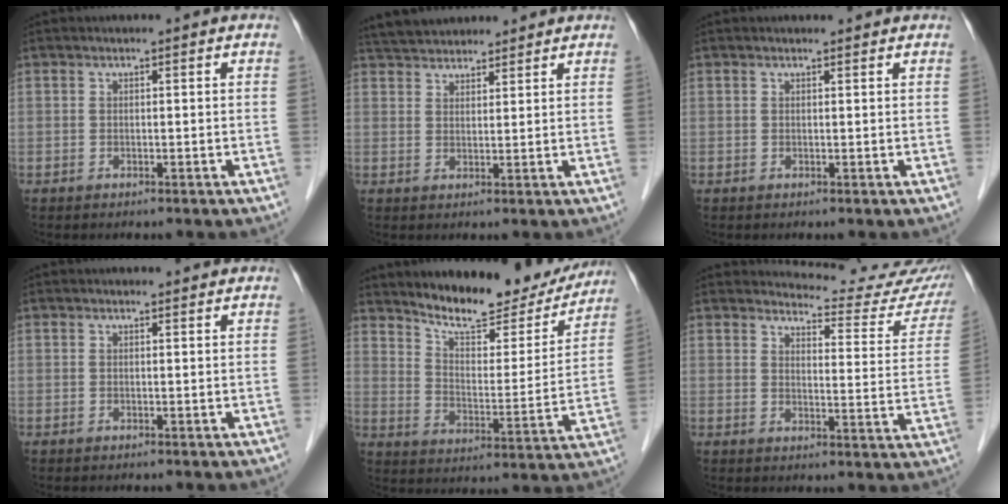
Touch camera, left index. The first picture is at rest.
{"total": 8.9, "force": [8.2, 2.7, 2.5], "torque": [-0.040, 0.038, 0.133]}
{"total": 1.0, "force": [1.0, 0.1, 0.0], "torque": [-0.011, 0.002, 0.015]}
{"total": 1.7, "force": [1.7, 0.3, 0.2], "torque": [-0.011, 0.007, 0.022]}
{"total": 16.9, "force": [15.2, 4.1, 6.1], "torque": [-0.085, -0.024, 0.217]}
{"total": 15.4, "force": [15.2, 2.0, 1.7], "torque": [-0.001, -0.083, 0.152]}